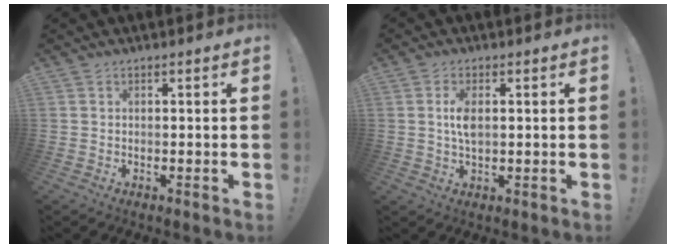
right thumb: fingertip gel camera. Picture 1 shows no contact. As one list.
[{"total": 4.6, "force": [0.5, 2.1, 4.0], "torque": [-0.070, -0.001, 0.004]}]